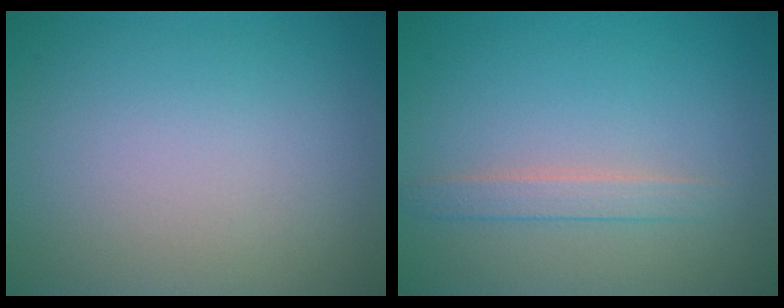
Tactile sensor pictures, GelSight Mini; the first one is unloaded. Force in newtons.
{"total": 1.8, "press": 1.8, "slide": 0.2}